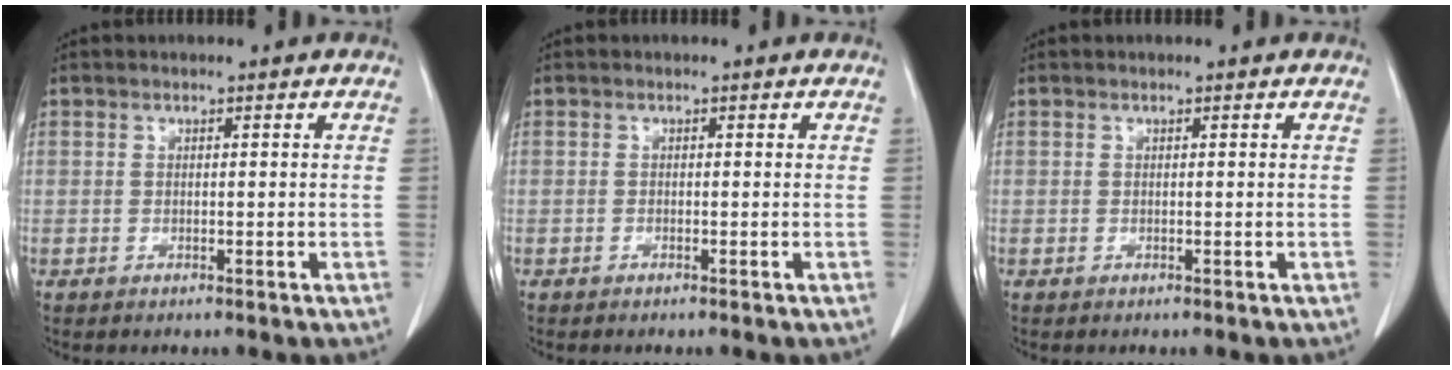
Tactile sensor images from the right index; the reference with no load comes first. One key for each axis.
{"total": 0.0}
{"total": 0.0}